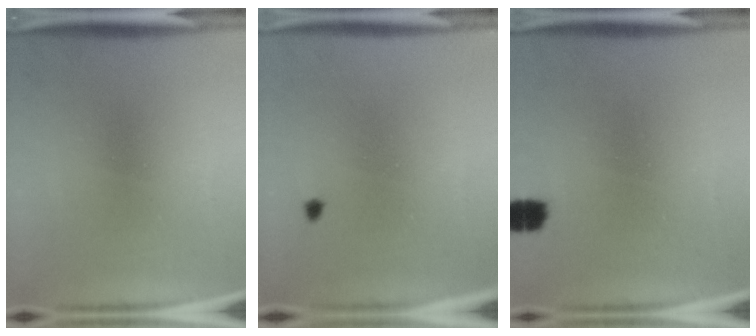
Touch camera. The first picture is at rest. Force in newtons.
{"total": 0.6}
{"total": 2.2}